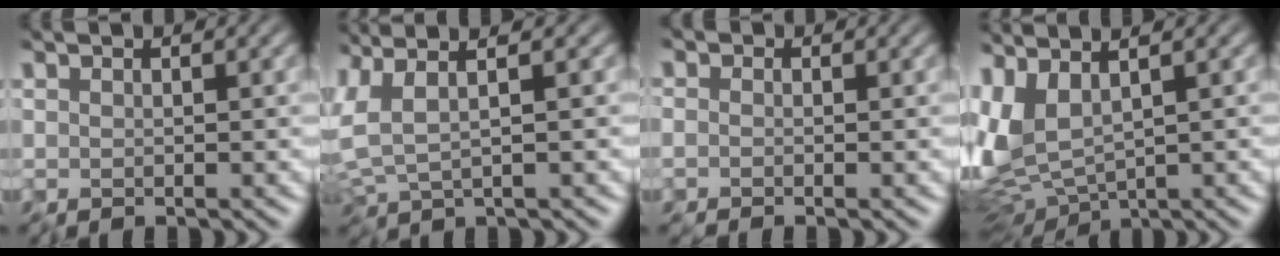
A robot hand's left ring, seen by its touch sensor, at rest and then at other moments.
{"total": 3.6, "force": [0.8, 0.9, 3.3], "torque": [-0.090, 0.008, 0.017]}
{"total": 0.5, "force": [-0.2, 0.4, 0.3], "torque": [-0.004, -0.003, -0.020]}
{"total": 5.1, "force": [0.6, 2.2, 4.5], "torque": [-0.106, -0.005, 0.012]}